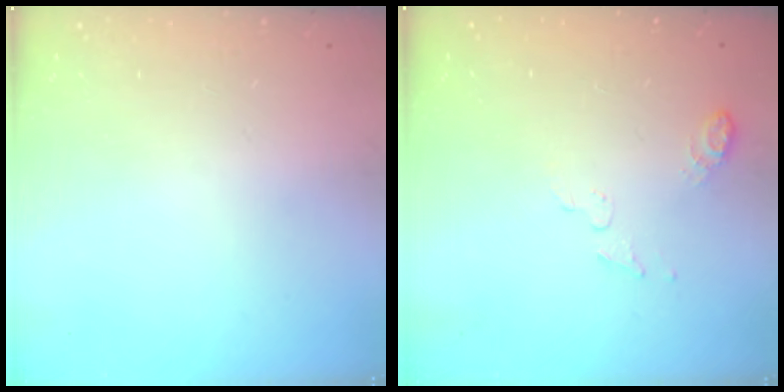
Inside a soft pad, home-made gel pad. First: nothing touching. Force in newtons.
{"total": 6.3, "press": 6.2, "slide": 1.1}